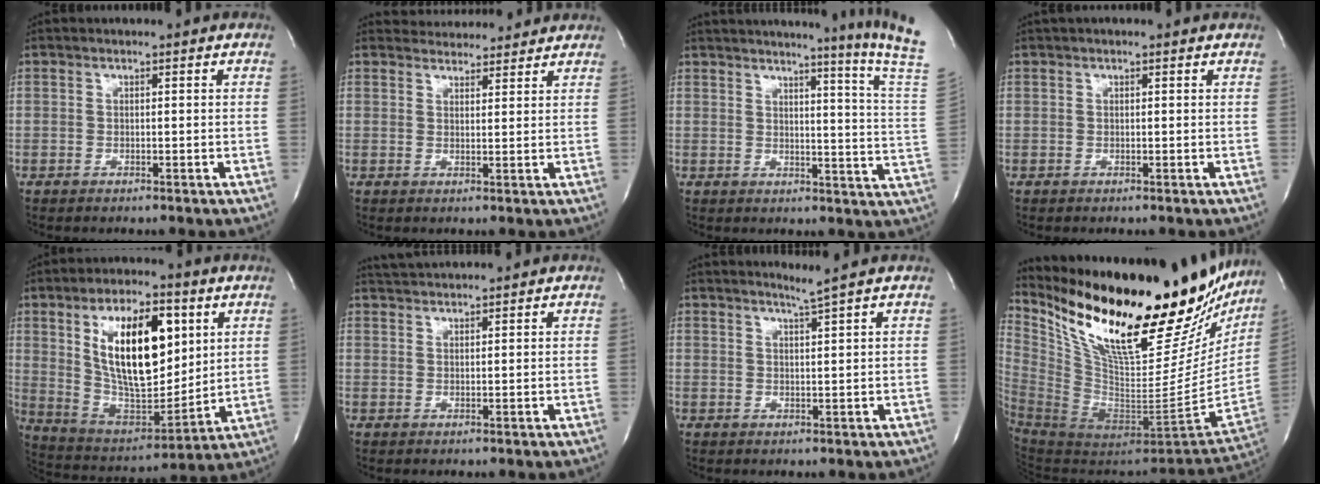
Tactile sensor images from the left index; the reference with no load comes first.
{"total": 6.9, "force": [6.6, 1.7, 0.7], "torque": [-0.008, 0.014, 0.082]}
{"total": 19.4, "force": [16.3, -3.0, 10.0], "torque": [-0.151, -0.095, 0.182]}
{"total": 1.6, "force": [1.3, 0.4, 0.9], "torque": [-0.014, 0.024, 0.018]}
{"total": 18.2, "force": [5.7, 6.9, 15.8], "torque": [-0.283, 0.002, 0.103]}
{"total": 3.8, "force": [3.7, -0.3, 0.6], "torque": [-0.016, 0.024, 0.070]}
{"total": 2.3, "force": [1.8, -1.4, 0.6], "torque": [-0.020, -0.028, 0.035]}
{"total": 36.1, "force": [26.1, 10.8, 22.4], "torque": [-0.377, -0.025, 0.400]}